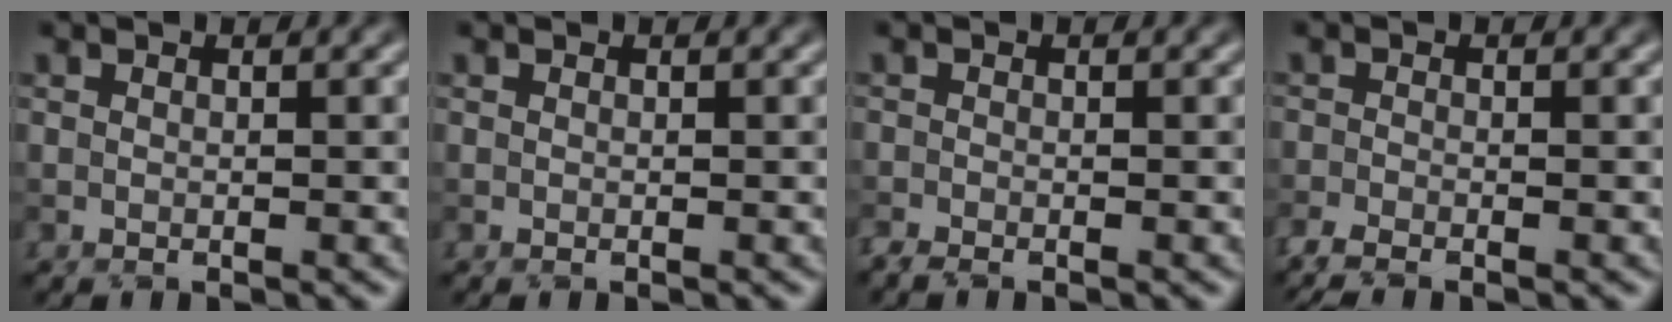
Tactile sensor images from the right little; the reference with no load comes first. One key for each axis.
{"total": 0.0}
{"total": 1.3, "fx": -1.1, "fy": 0.2, "fz": 0.6, "tx": -0.014, "ty": -0.009, "tz": -0.029}
{"total": 2.2, "fx": -1.8, "fy": 0.4, "fz": 1.2, "tx": -0.028, "ty": -0.010, "tz": -0.042}